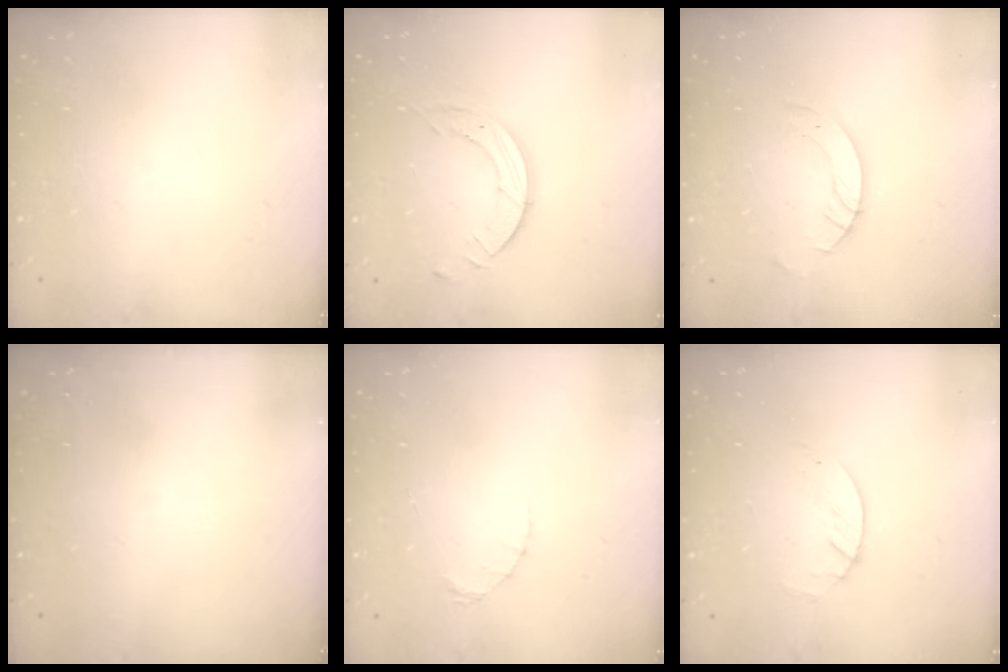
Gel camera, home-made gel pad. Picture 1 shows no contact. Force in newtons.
{"total": 7.1, "press": 7.1, "slide": 0.7}
{"total": 4.8, "press": 4.8, "slide": 0.4}
{"total": 0.0}
{"total": 1.4, "press": 1.4, "slide": 0.2}
{"total": 1.7, "press": 1.6, "slide": 0.2}